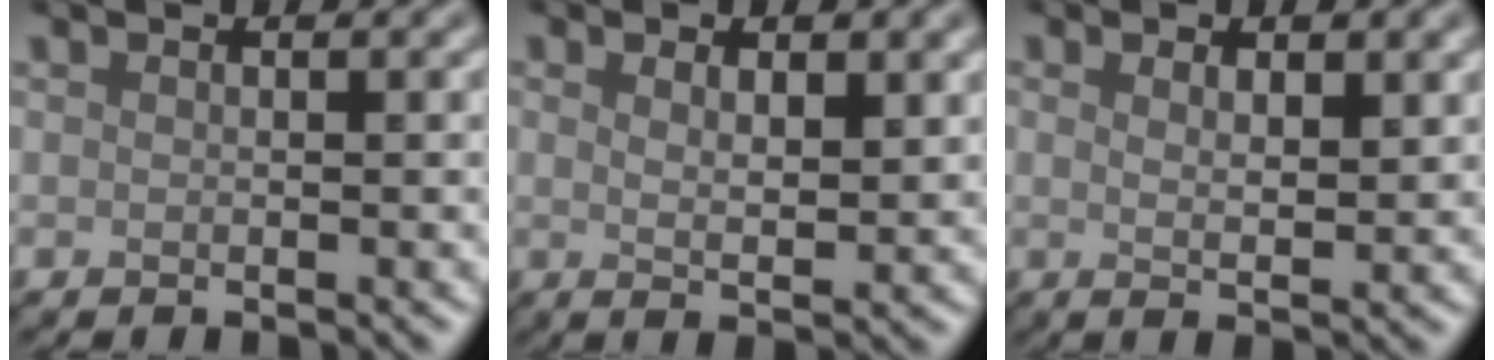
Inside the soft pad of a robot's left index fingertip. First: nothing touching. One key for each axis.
{"total": 3.3, "fx": 1.3, "fy": 0.9, "fz": 2.8, "tx": -0.042, "ty": -0.004, "tz": 0.020}
{"total": 3.1, "fx": 1.3, "fy": 0.8, "fz": 2.6, "tx": -0.037, "ty": -0.003, "tz": 0.019}